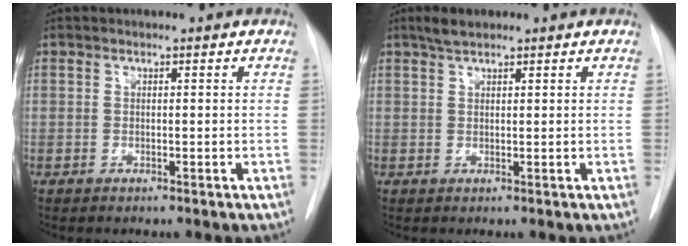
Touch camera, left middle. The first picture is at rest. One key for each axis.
{"total": 2.4, "fx": 1.9, "fy": 0.7, "fz": 1.2, "tx": -0.029, "ty": 0.006, "tz": 0.035}